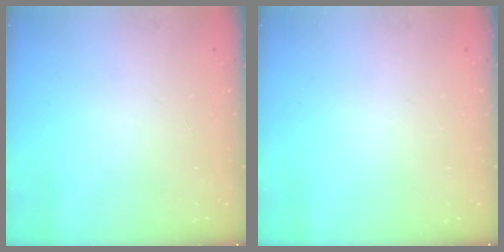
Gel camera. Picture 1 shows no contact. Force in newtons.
{"total": 0.0}